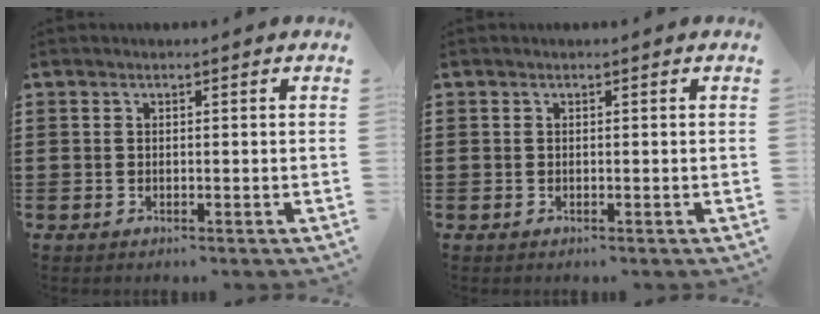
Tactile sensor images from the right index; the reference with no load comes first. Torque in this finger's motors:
{"motor_torque": [0.00, 0.00, 0.00, 0.00]}